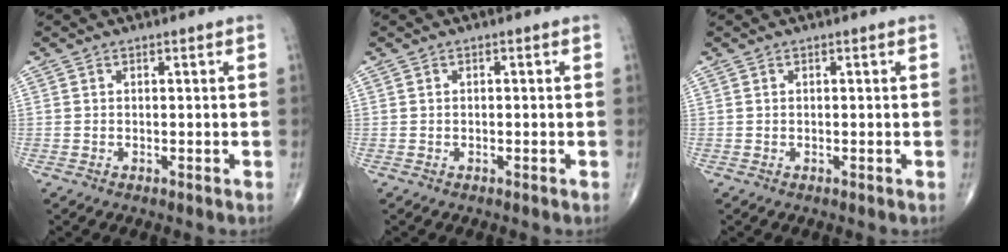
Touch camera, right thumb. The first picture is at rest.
{"total": 0.0}
{"total": 0.0}